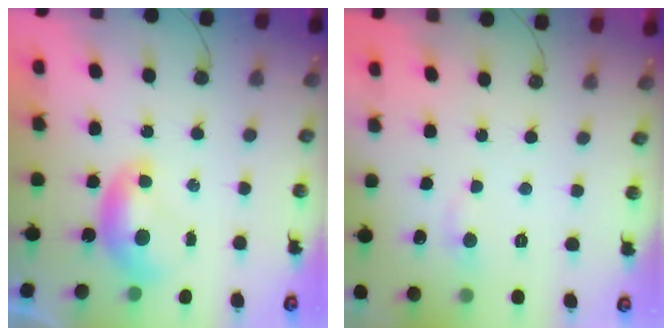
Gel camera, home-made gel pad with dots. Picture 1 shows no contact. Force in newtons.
{"total": 1.2, "press": 0.9, "slide": 0.8}